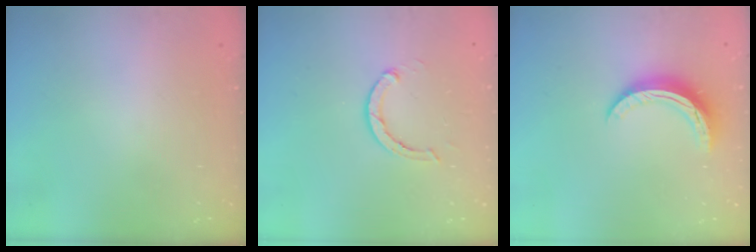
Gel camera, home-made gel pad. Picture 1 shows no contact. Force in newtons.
{"total": 2.9, "press": 2.8, "slide": 0.5}
{"total": 9.4, "press": 9.4, "slide": 0.7}